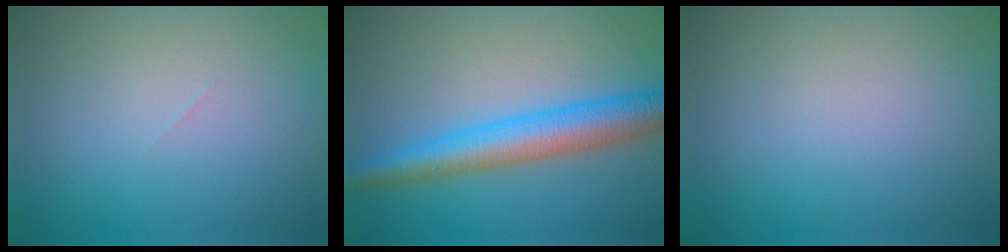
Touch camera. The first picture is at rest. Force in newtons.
{"total": 6.2, "press": 6.2, "slide": 0.1}
{"total": 0.0}